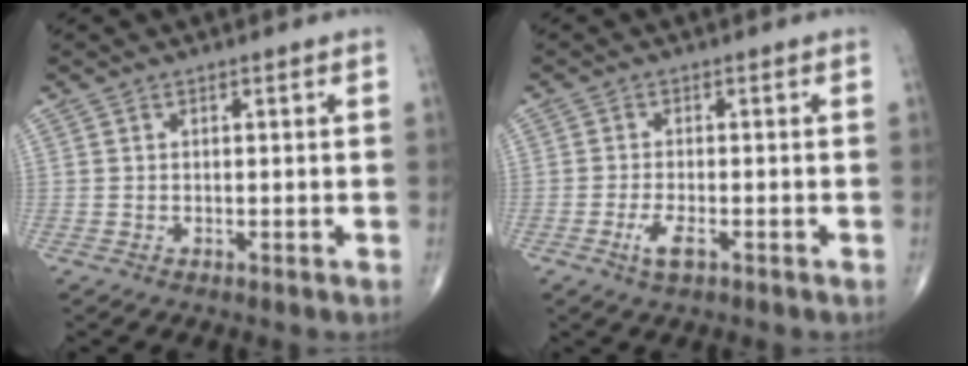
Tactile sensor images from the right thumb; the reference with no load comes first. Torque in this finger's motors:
{"motor_torque": [0.36, -0.11, 0.37, 0.28, 0.12]}